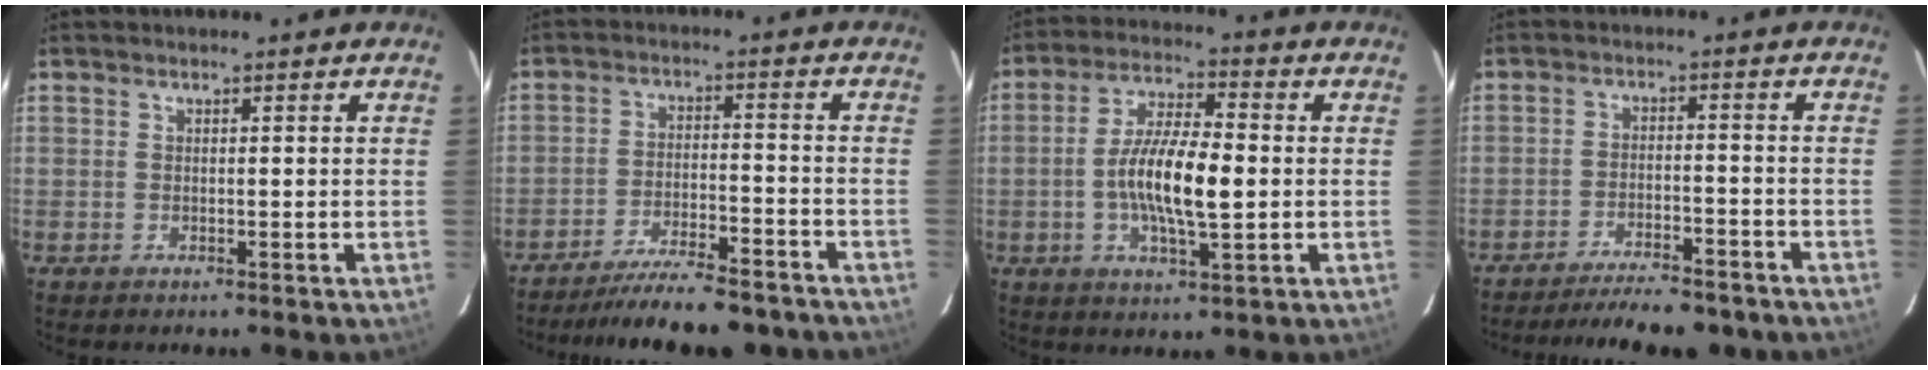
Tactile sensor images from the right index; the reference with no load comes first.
{"total": 17.4, "force": [-15.5, 3.5, 7.0], "torque": [-0.135, -0.010, -0.214]}
{"total": 11.4, "force": [-1.1, 3.0, 11.0], "torque": [-0.210, 0.003, -0.022]}
{"total": 15.3, "force": [-13.5, 3.5, 6.4], "torque": [-0.130, -0.007, -0.179]}